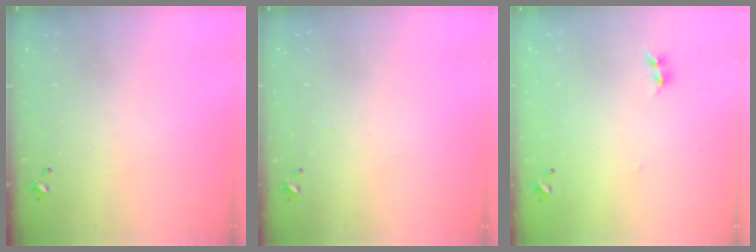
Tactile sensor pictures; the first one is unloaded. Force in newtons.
{"total": 0.5, "press": 0.3, "slide": 0.4}
{"total": 7.6, "press": 7.6, "slide": 0.4}